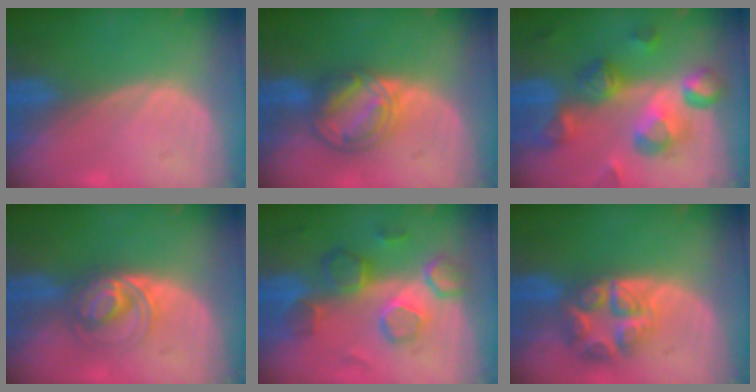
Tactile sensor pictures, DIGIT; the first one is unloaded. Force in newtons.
{"total": 8.1, "press": 6.9, "slide": 4.1}
{"total": 10.7, "press": 9.6, "slide": 4.8}
{"total": 6.0, "press": 5.6, "slide": 2.1}
{"total": 9.1, "press": 8.6, "slide": 3.0}
{"total": 8.0, "press": 7.0, "slide": 3.9}